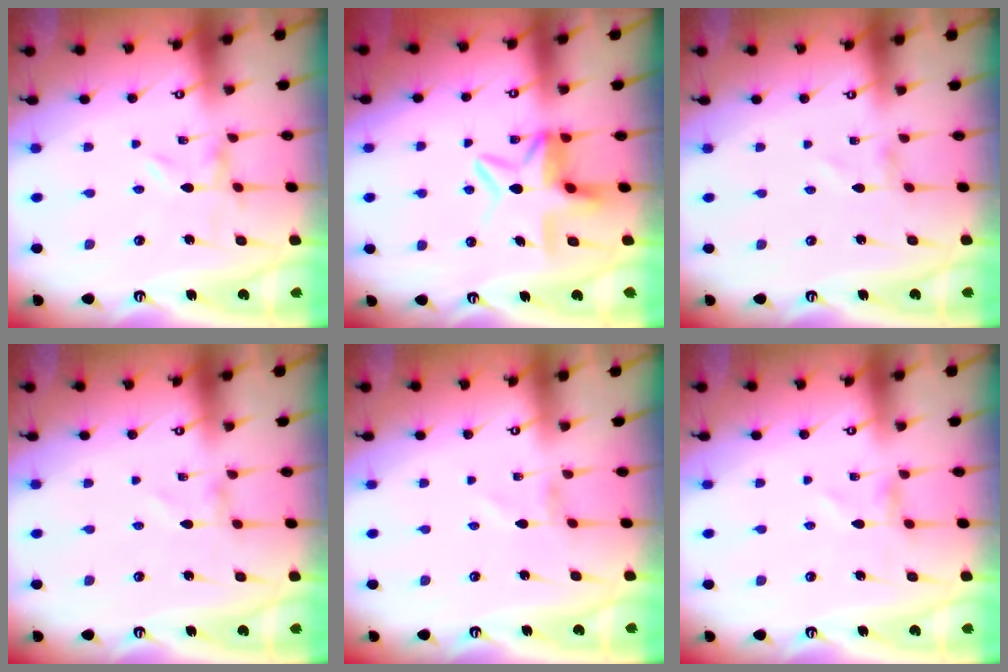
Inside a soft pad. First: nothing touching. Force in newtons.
{"total": 8.6, "press": 8.5, "slide": 1.0}
{"total": 1.0, "press": 1.0, "slide": 0.1}
{"total": 1.1, "press": 1.1, "slide": 0.1}
{"total": 0.8, "press": 0.8, "slide": 0.1}
{"total": 2.3, "press": 2.3, "slide": 0.3}